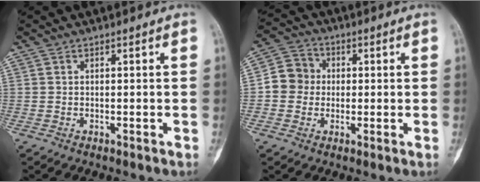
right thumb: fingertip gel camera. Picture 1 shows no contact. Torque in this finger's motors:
{"motor_torque": [0.58, 1.12, 0.65, 0.21, 0.09]}